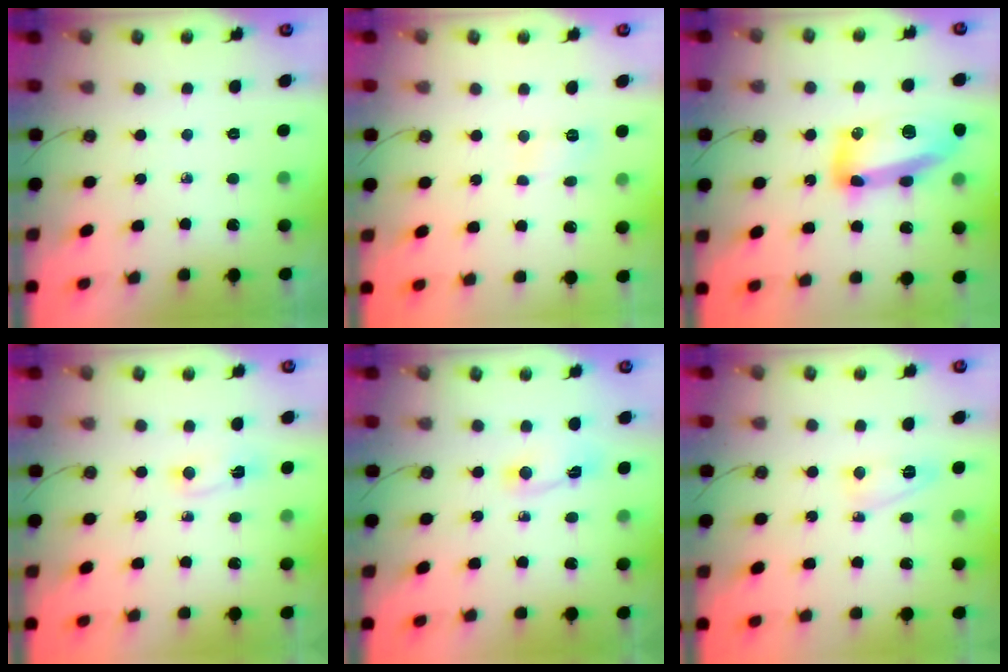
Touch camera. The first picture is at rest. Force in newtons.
{"total": 3.9, "press": 3.9, "slide": 0.4}
{"total": 17.0, "press": 16.7, "slide": 2.9}
{"total": 3.8, "press": 3.8, "slide": 0.6}
{"total": 2.5, "press": 2.5, "slide": 0.3}
{"total": 5.6, "press": 5.6, "slide": 0.4}